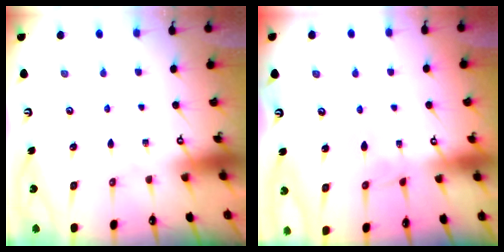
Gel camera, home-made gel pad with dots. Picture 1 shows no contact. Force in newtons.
{"total": 1.6, "press": 1.6, "slide": 0.1}